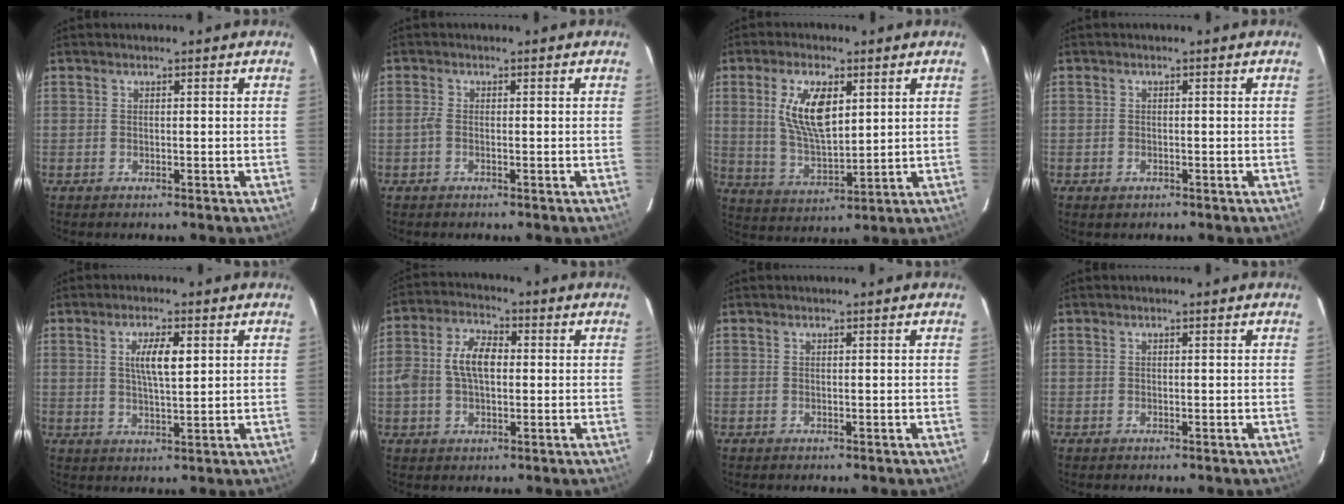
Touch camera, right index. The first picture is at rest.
{"total": 1.1, "force": [-0.4, 0.5, 0.9], "torque": [-0.020, 0.002, -0.011]}
{"total": 11.1, "force": [3.5, 5.0, 9.3], "torque": [-0.177, 0.002, 0.075]}
{"total": 1.2, "force": [-0.7, 0.9, 0.4], "torque": [-0.008, -0.001, -0.011]}
{"total": 5.6, "force": [1.6, 1.5, 5.2], "torque": [-0.094, 0.002, 0.029]}
{"total": 8.3, "force": [0.1, 5.0, 6.6], "torque": [-0.130, 0.020, 0.003]}
{"total": 0.0}
{"total": 0.0}